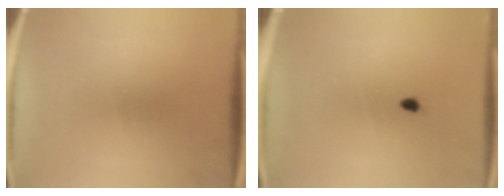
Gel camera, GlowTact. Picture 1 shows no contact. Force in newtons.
{"total": 0.7}